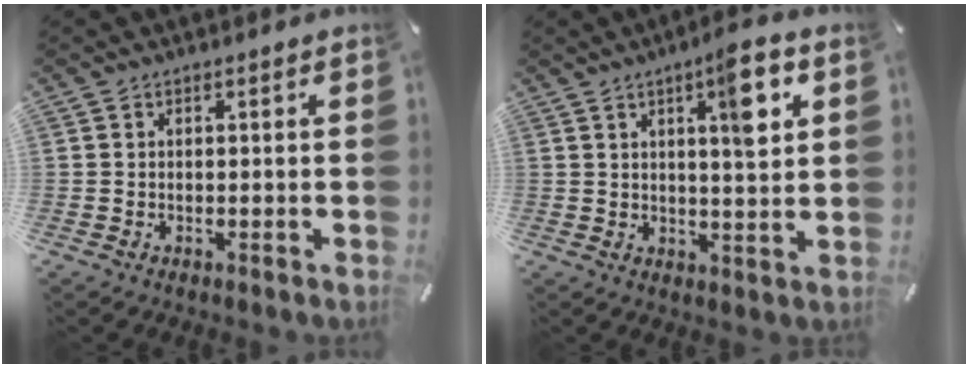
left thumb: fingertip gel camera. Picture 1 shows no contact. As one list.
[{"total": 9.9, "force": [4.4, 2.2, 8.6], "torque": [-0.118, -0.025, 0.061]}]